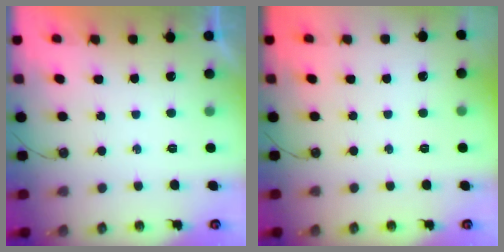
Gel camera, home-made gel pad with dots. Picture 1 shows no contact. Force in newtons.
{"total": 0.0}